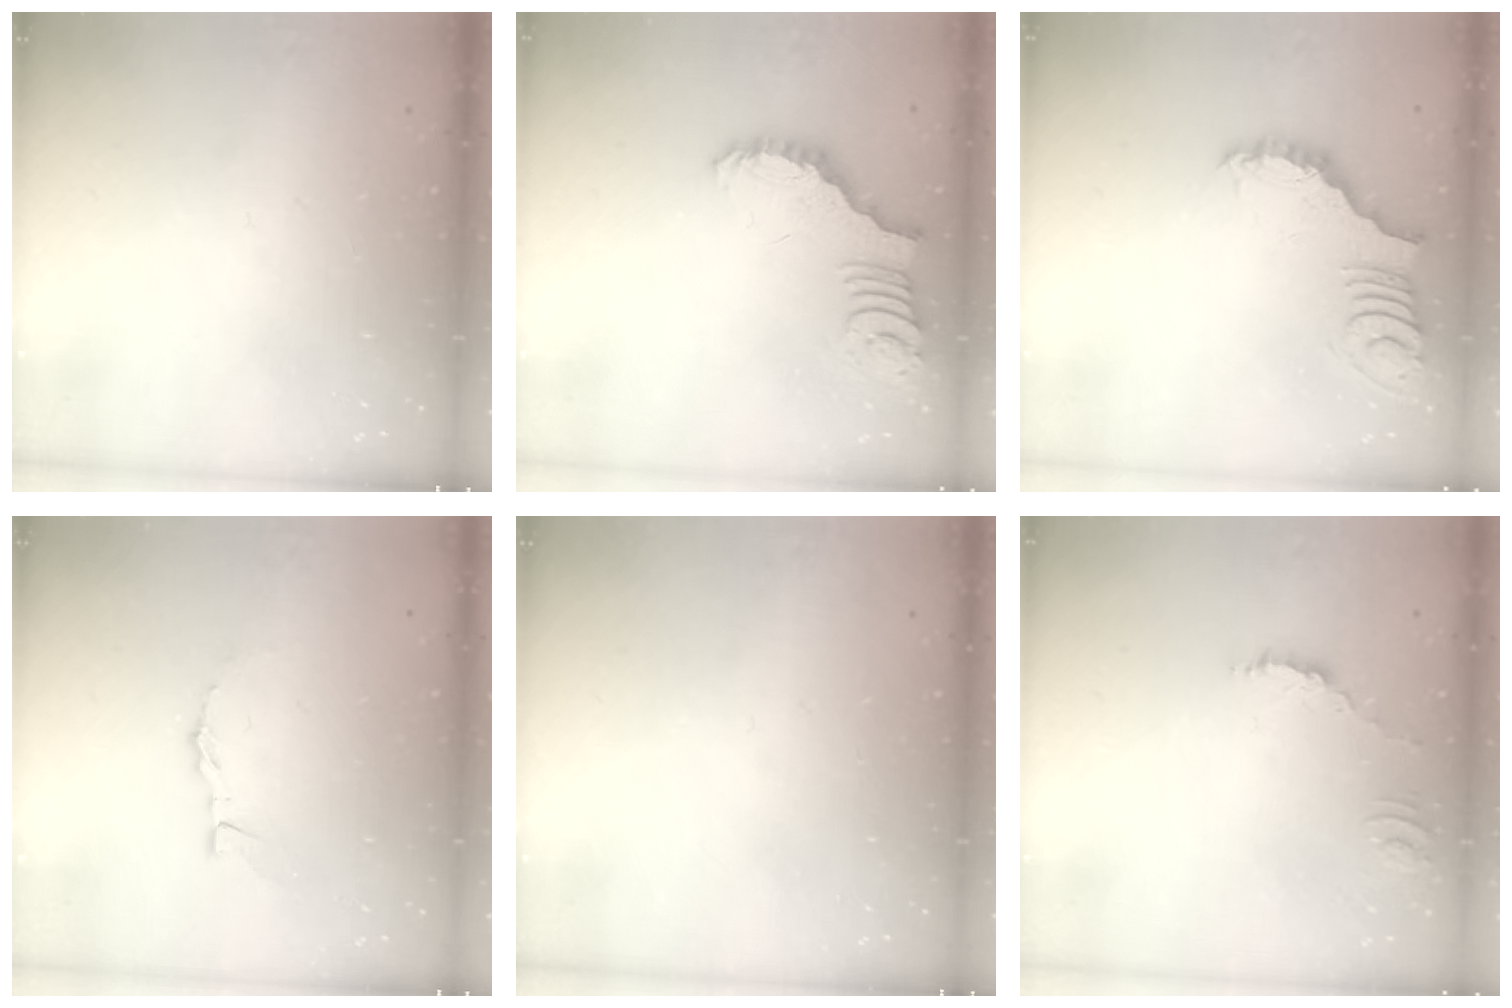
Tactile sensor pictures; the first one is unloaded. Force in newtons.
{"total": 2.5, "press": 2.5, "slide": 0.5}
{"total": 3.2, "press": 3.1, "slide": 0.6}
{"total": 2.5, "press": 2.5, "slide": 0.2}
{"total": 0.0}
{"total": 1.8, "press": 1.8, "slide": 0.1}